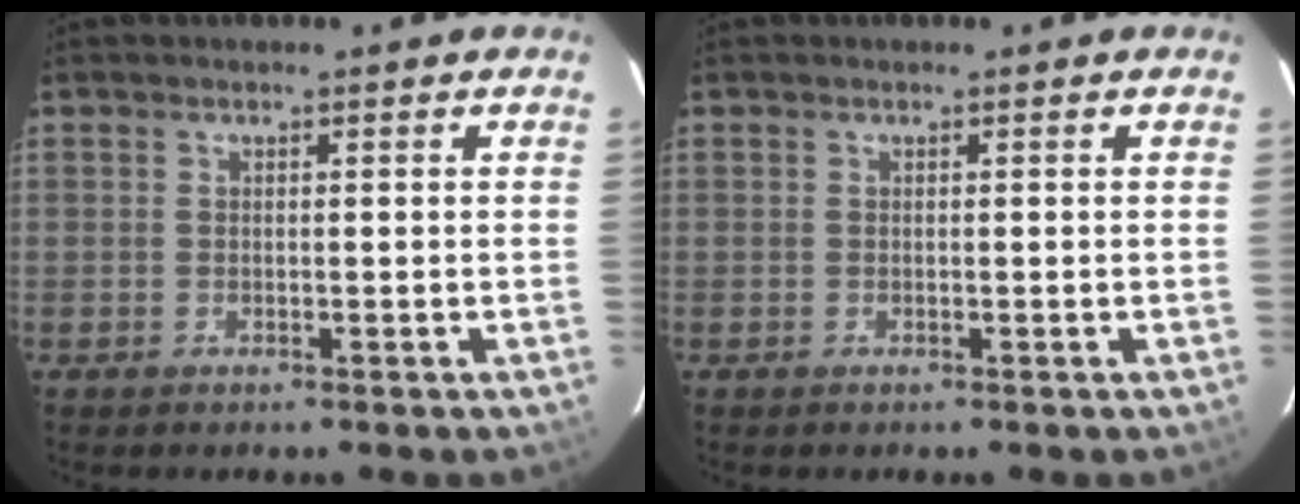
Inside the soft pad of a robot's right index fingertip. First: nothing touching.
{"total": 0.0}